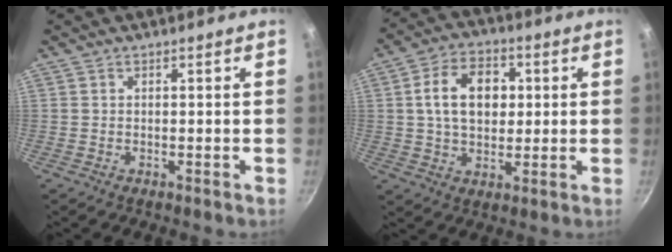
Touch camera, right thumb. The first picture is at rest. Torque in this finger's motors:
{"motor_torque": [0.13, 0.29, 1.38, 0.20, 0.08]}